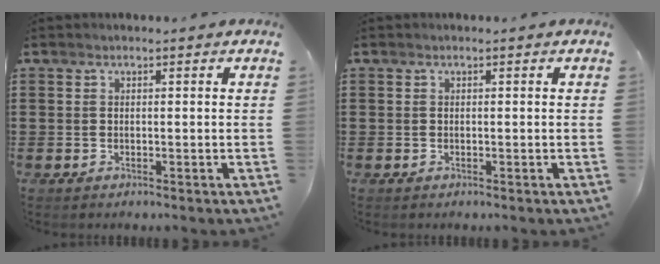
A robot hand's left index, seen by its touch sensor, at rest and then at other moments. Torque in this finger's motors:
{"motor_torque": [0.00, 0.00, 0.00, 0.00]}